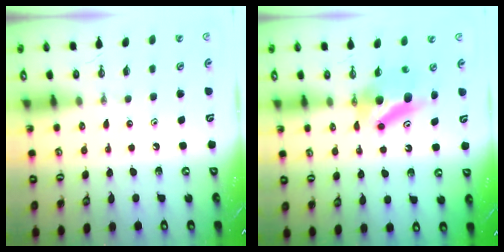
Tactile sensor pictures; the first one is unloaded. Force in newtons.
{"total": 7.3, "press": 6.8, "slide": 2.7}